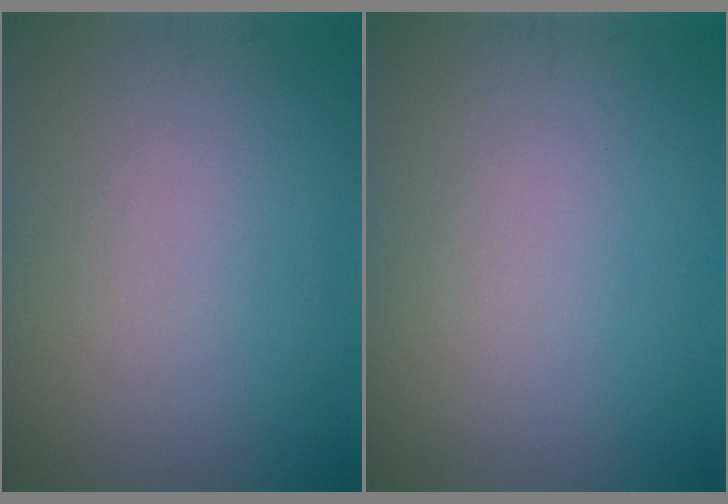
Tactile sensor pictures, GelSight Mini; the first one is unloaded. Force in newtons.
{"total": 0.0}